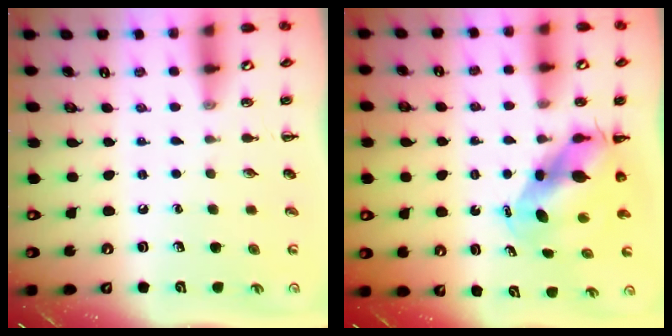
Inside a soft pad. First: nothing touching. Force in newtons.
{"total": 6.6, "press": 6.4, "slide": 1.8}